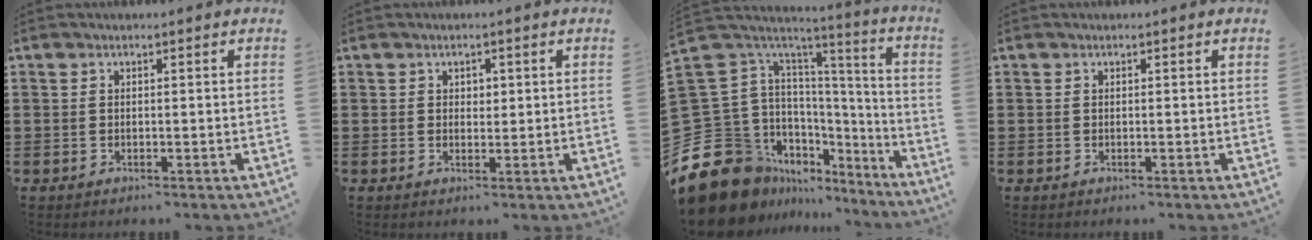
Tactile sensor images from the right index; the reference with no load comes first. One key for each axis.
{"total": 1.2, "fx": 0.5, "fy": 1.0, "fz": 0.5, "tx": -0.012, "ty": 0.006, "tz": 0.010}
{"total": 17.8, "fx": -10.3, "fy": 12.1, "fz": 7.9, "tx": -0.189, "ty": -0.013, "tz": -0.152}
{"total": 0.0}